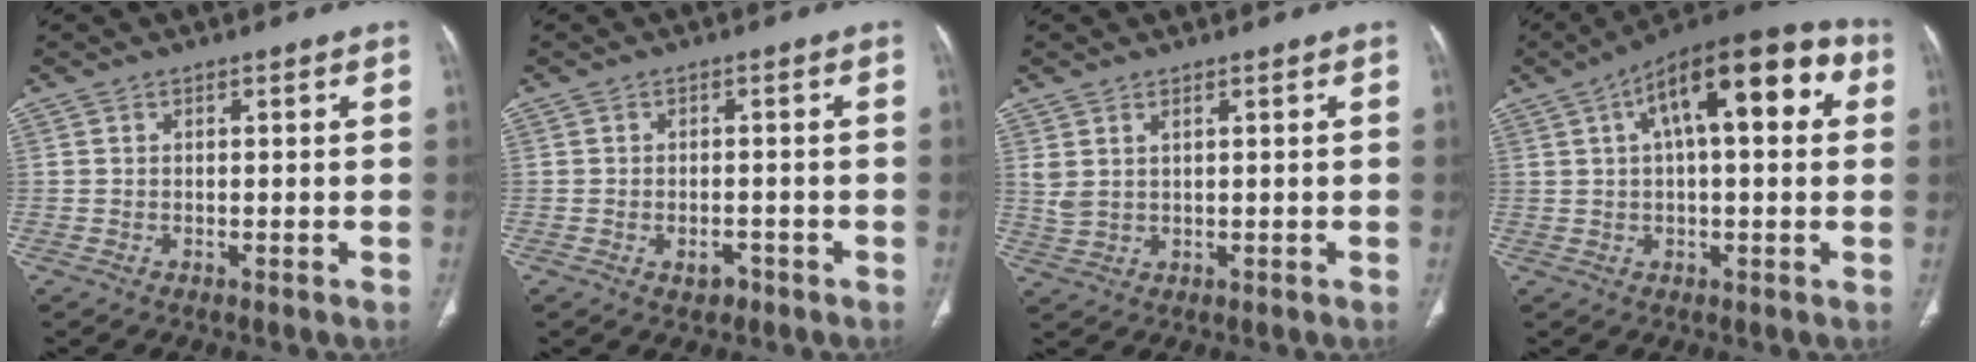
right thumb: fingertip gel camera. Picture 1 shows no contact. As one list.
[{"total": 2.3, "force": [-1.2, 1.5, 1.3], "torque": [-0.013, 0.008, -0.011]}, {"total": 3.1, "force": [1.4, 1.5, 2.3], "torque": [-0.054, 0.000, 0.041]}, {"total": 18.4, "force": [5.5, 7.3, 16.0], "torque": [-0.220, 0.036, 0.076]}]